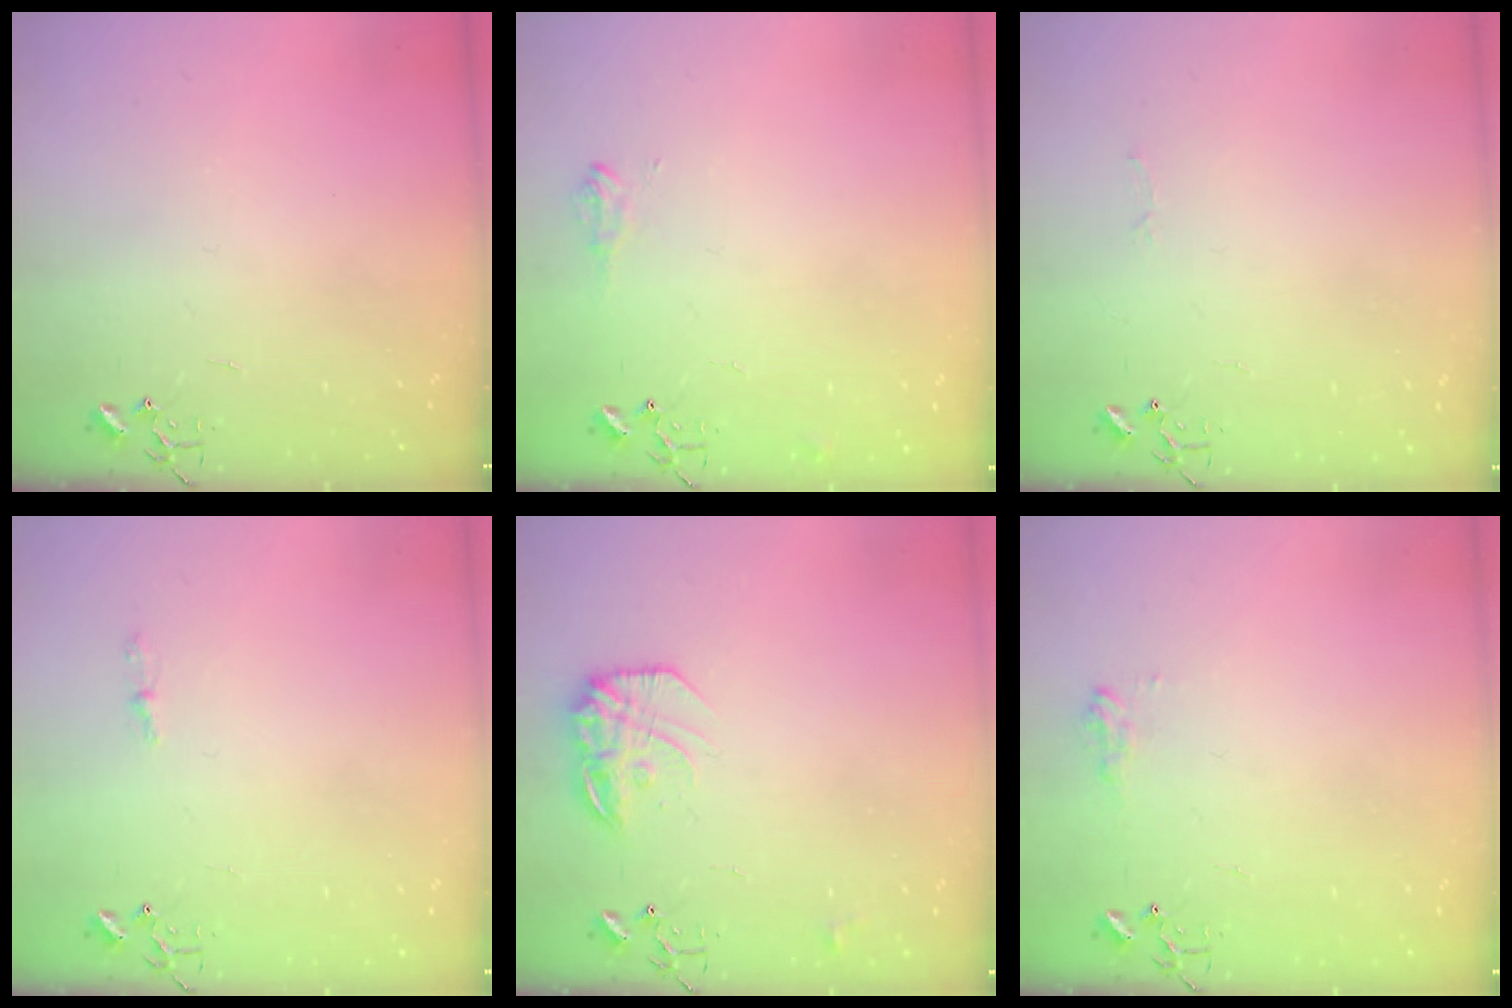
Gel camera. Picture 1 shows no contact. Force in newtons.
{"total": 7.2, "press": 7.1, "slide": 0.9}
{"total": 2.5, "press": 2.5, "slide": 0.4}
{"total": 3.7, "press": 3.7, "slide": 0.5}
{"total": 13.6, "press": 13.6, "slide": 0.7}
{"total": 7.8, "press": 7.8, "slide": 0.7}